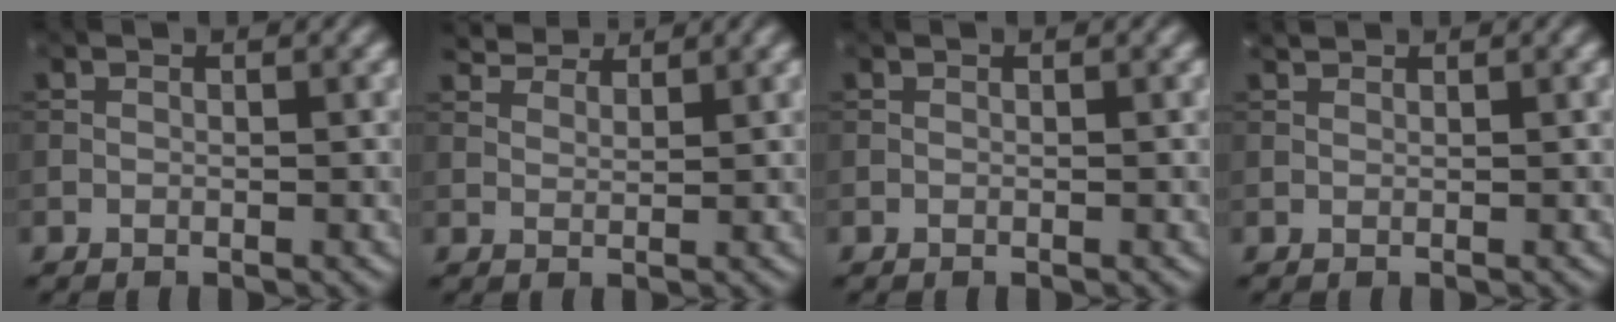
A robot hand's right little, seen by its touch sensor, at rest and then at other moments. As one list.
[{"total": 3.3, "force": [3.0, 0.8, 1.1], "torque": [-0.025, 0.005, 0.050]}, {"total": 0.0}, {"total": 0.7, "force": [0.7, 0.1, 0.2], "torque": [-0.005, 0.002, 0.014]}]